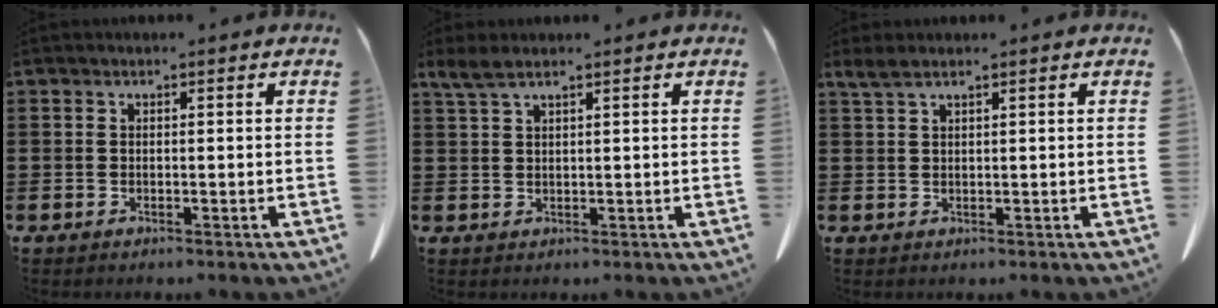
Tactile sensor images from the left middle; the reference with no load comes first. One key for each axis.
{"total": 2.7, "fx": 1.8, "fy": 0.5, "fz": 1.9, "tx": -0.042, "ty": 0.001, "tz": 0.034}
{"total": 2.0, "fx": 1.5, "fy": 0.3, "fz": 1.3, "tx": -0.029, "ty": 0.001, "tz": 0.028}